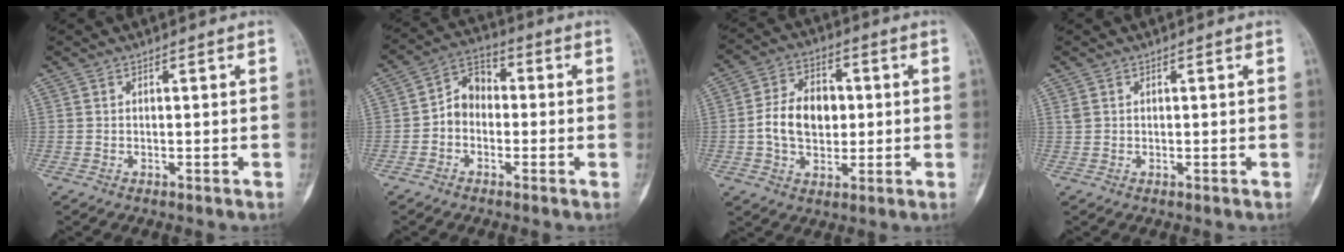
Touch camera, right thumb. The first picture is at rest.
{"total": 6.7, "force": [-1.1, 5.3, 3.9], "torque": [-0.043, 0.030, -0.038]}
{"total": 11.3, "force": [0.0, 7.9, 8.1], "torque": [-0.118, 0.015, -0.005]}
{"total": 0.9, "force": [0.4, 0.6, 0.4], "torque": [-0.005, 0.005, 0.011]}